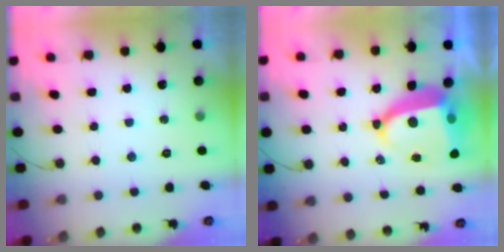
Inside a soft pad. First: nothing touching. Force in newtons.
{"total": 10.7, "press": 10.7, "slide": 1.2}